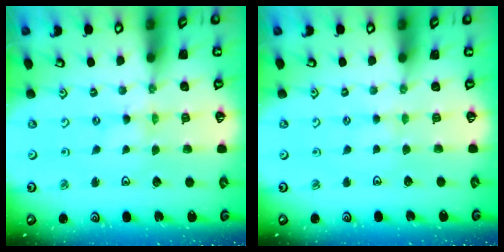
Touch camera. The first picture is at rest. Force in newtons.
{"total": 1.5, "press": 1.5, "slide": 0.3}